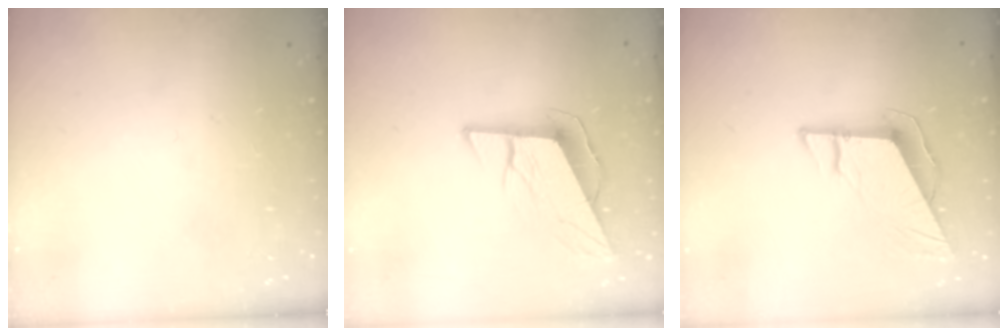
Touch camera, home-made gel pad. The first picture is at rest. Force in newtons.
{"total": 10.7, "press": 10.2, "slide": 3.3}
{"total": 9.6, "press": 9.5, "slide": 1.0}